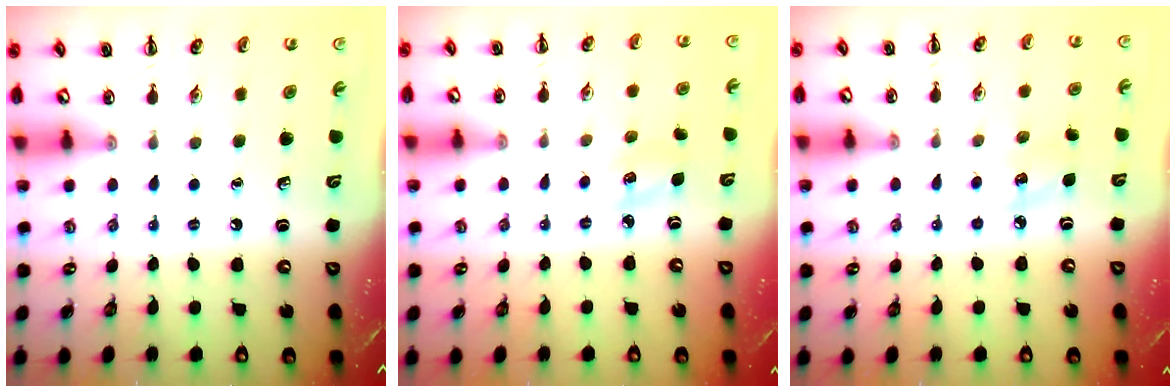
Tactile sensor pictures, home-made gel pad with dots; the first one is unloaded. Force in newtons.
{"total": 4.2, "press": 4.0, "slide": 1.3}
{"total": 4.9, "press": 4.7, "slide": 1.4}